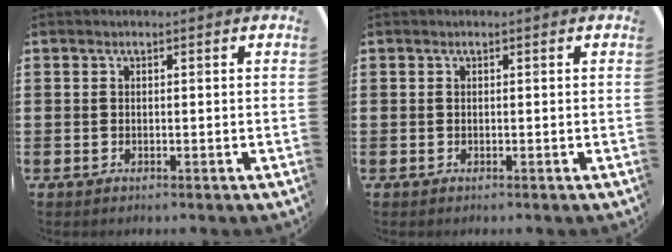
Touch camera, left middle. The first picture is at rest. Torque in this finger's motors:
{"motor_torque": [-0.02, 0.00, 0.00, 0.01]}